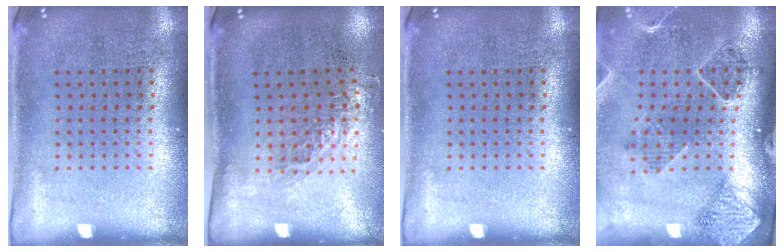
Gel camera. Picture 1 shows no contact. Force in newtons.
{"total": 0.8, "press": 0.8, "slide": 0.3}
{"total": 0.0}
{"total": 1.5, "press": 1.5, "slide": 0.0}